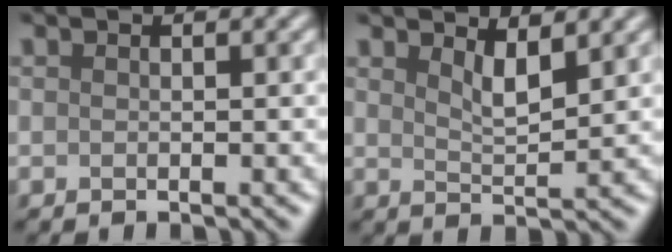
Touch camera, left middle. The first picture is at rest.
{"total": 2.3, "force": [1.5, 0.6, 1.7], "torque": [-0.029, -0.006, 0.033]}